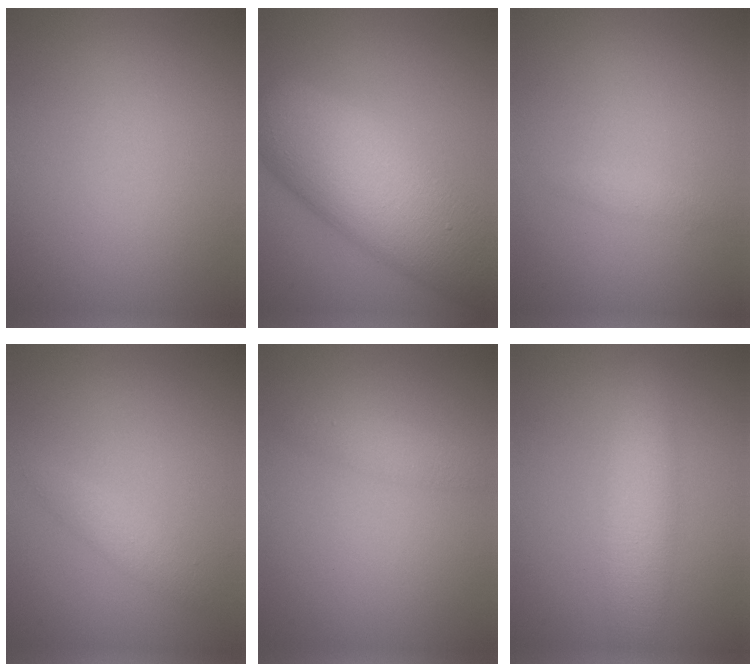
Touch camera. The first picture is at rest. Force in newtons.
{"total": 12.0, "press": 12.0, "slide": 0.5}
{"total": 0.7, "press": 0.7, "slide": 0.0}
{"total": 1.4, "press": 1.4, "slide": 0.0}
{"total": 1.6, "press": 1.6, "slide": 0.0}
{"total": 4.3, "press": 4.3, "slide": 0.0}